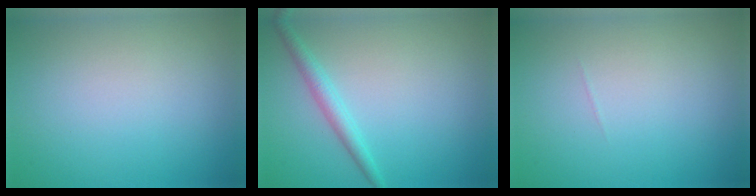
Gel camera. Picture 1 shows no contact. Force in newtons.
{"total": 2.1, "press": 2.1, "slide": 0.1}
{"total": 0.0}